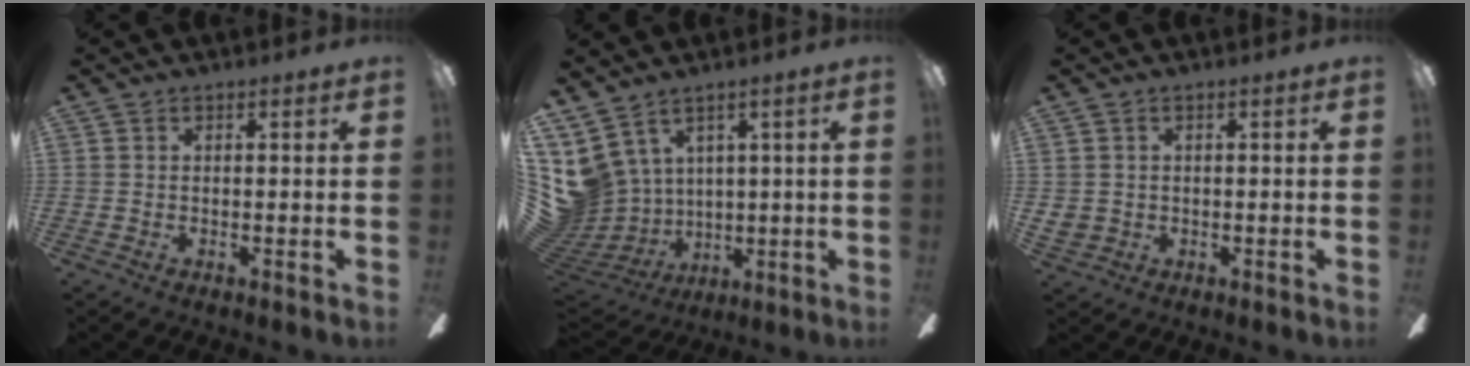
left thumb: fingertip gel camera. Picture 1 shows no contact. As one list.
[{"total": 10.3, "force": [5.6, 7.9, 3.5], "torque": [-0.133, -0.043, 0.116]}, {"total": 2.0, "force": [0.1, 2.0, 0.5], "torque": [-0.009, 0.004, 0.002]}]